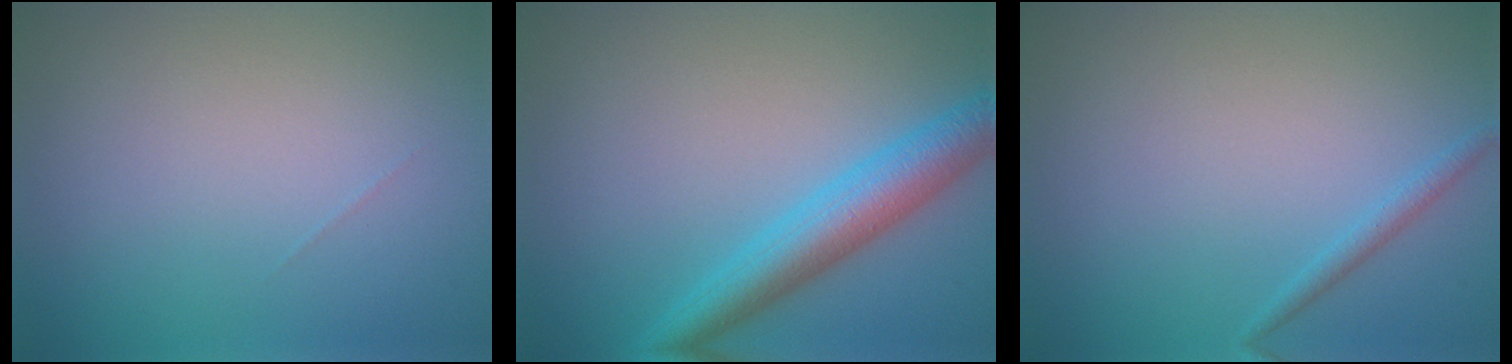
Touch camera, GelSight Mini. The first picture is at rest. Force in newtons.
{"total": 4.9, "press": 4.9, "slide": 0.1}
{"total": 1.1, "press": 1.1, "slide": 0.1}